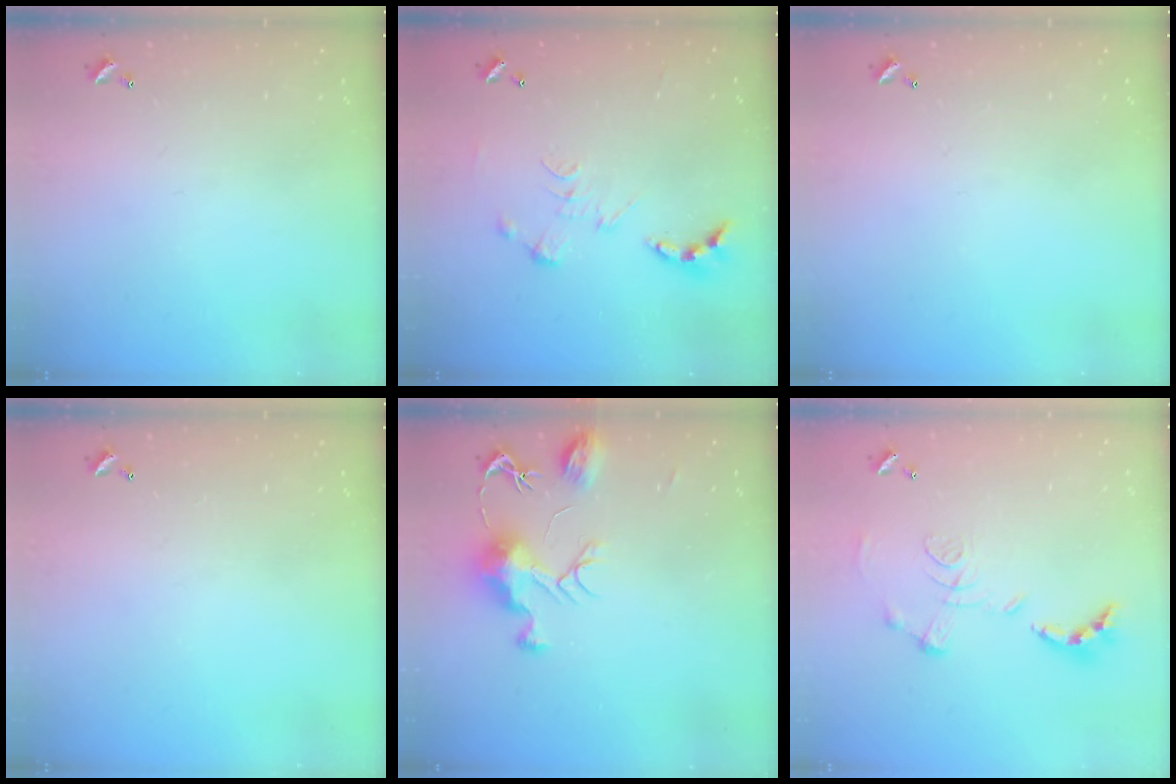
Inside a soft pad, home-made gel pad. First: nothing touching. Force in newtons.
{"total": 0.0}
{"total": 0.0}
{"total": 0.0}
{"total": 9.4, "press": 9.4, "slide": 0.3}
{"total": 1.2, "press": 0.4, "slide": 1.1}